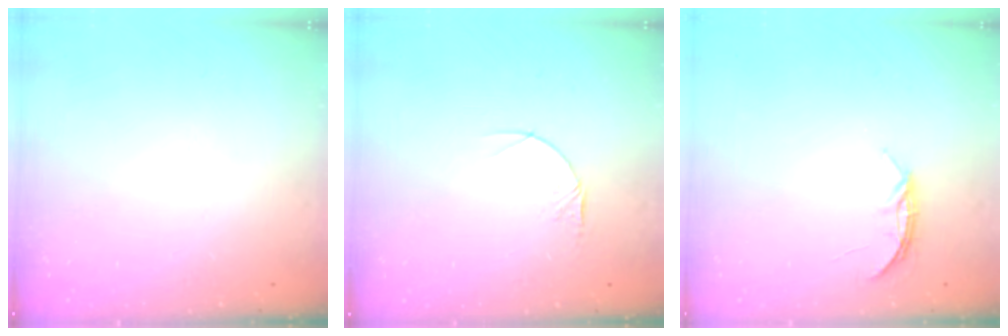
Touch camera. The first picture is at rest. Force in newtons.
{"total": 4.1, "press": 4.1, "slide": 0.4}
{"total": 3.7, "press": 3.7, "slide": 0.4}